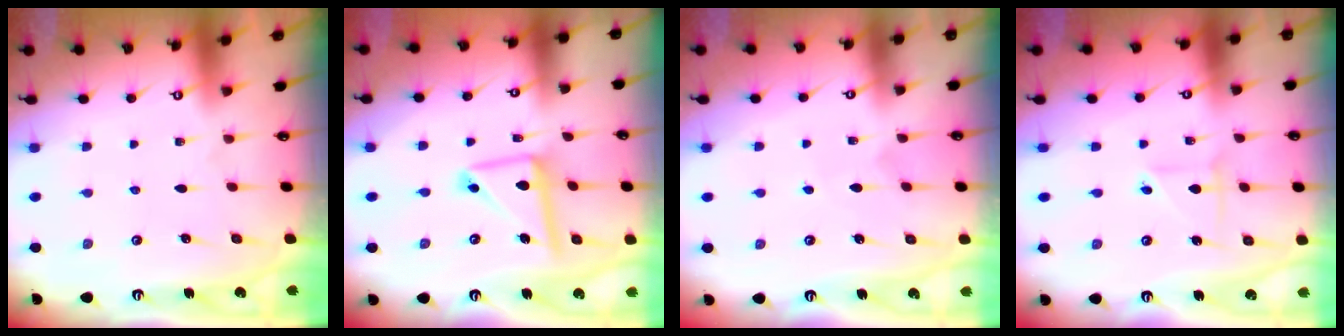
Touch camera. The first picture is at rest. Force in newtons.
{"total": 13.1, "press": 13.0, "slide": 1.3}
{"total": 3.4, "press": 3.4, "slide": 0.3}
{"total": 2.4, "press": 2.4, "slide": 0.2}